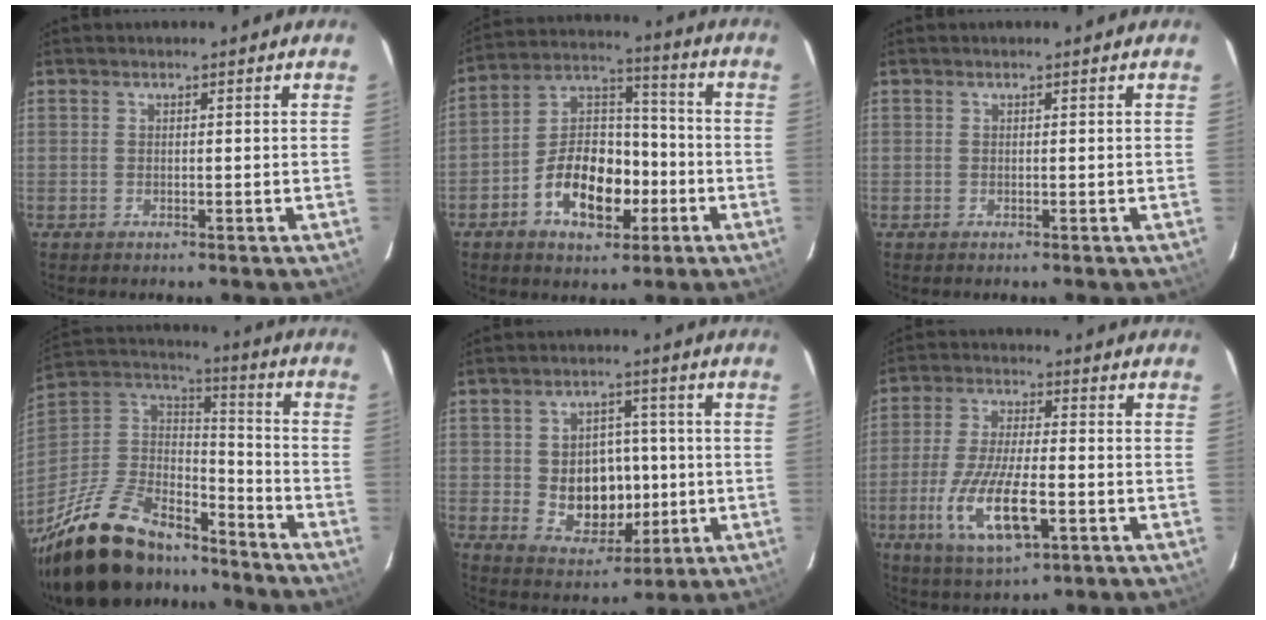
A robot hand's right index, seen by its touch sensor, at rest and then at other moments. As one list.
[{"total": 13.8, "force": [-5.6, 8.2, 9.5], "torque": [-0.182, 0.030, -0.086]}, {"total": 0.0}, {"total": 28.8, "force": [-21.1, 12.1, 15.3], "torque": [-0.316, 0.000, -0.338]}, {"total": 10.5, "force": [-1.0, 8.3, 6.4], "torque": [-0.131, 0.005, 0.007]}, {"total": 14.0, "force": [-4.8, 4.7, 12.2], "torque": [-0.255, -0.022, -0.084]}]